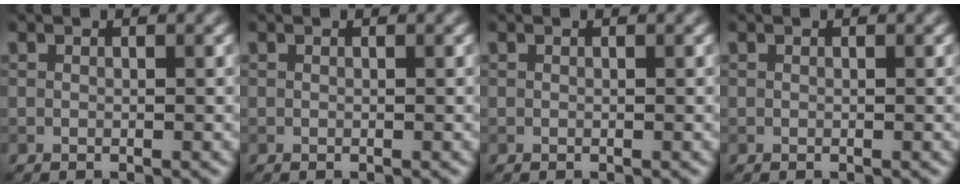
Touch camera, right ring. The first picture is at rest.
{"total": 0.0}
{"total": 0.0}
{"total": 0.0}